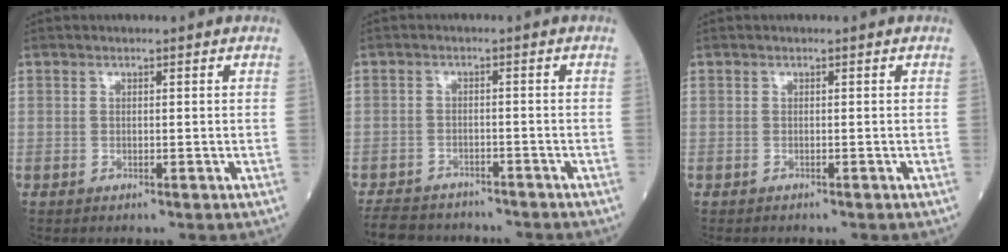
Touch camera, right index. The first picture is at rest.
{"total": 9.3, "force": [-8.3, 3.4, 2.3], "torque": [-0.037, 0.000, -0.120]}
{"total": 1.1, "force": [-1.0, 0.3, 0.2], "torque": [-0.006, 0.001, -0.016]}